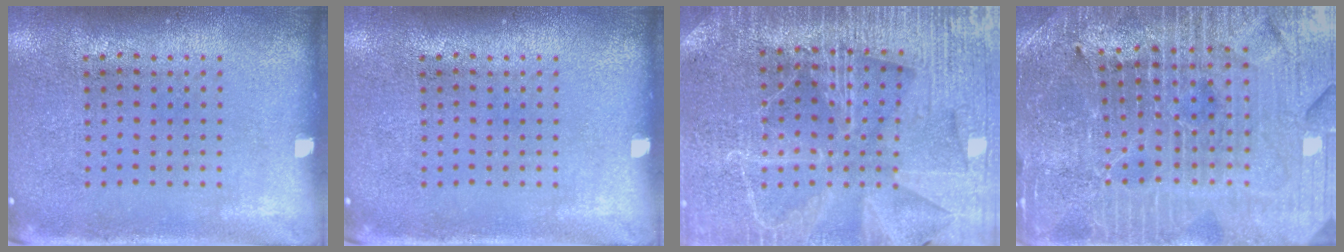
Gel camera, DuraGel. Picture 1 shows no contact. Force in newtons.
{"total": 0.0}
{"total": 4.2, "press": 3.9, "slide": 1.3}
{"total": 4.8, "press": 4.5, "slide": 1.6}